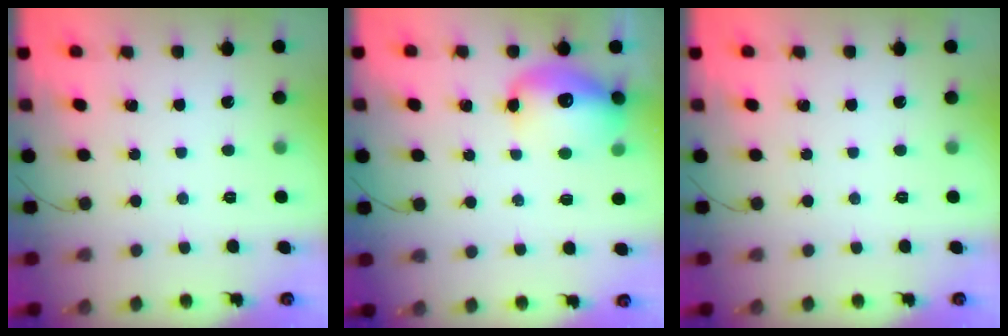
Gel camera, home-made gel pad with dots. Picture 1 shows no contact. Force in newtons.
{"total": 13.7, "press": 13.2, "slide": 3.8}
{"total": 0.0}